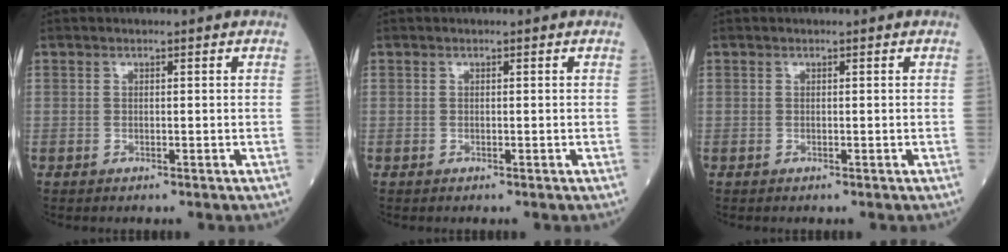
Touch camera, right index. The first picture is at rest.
{"total": 0.0}
{"total": 0.0}